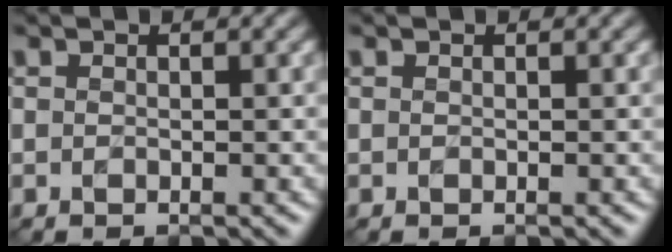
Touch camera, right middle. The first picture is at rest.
{"total": 0.0}